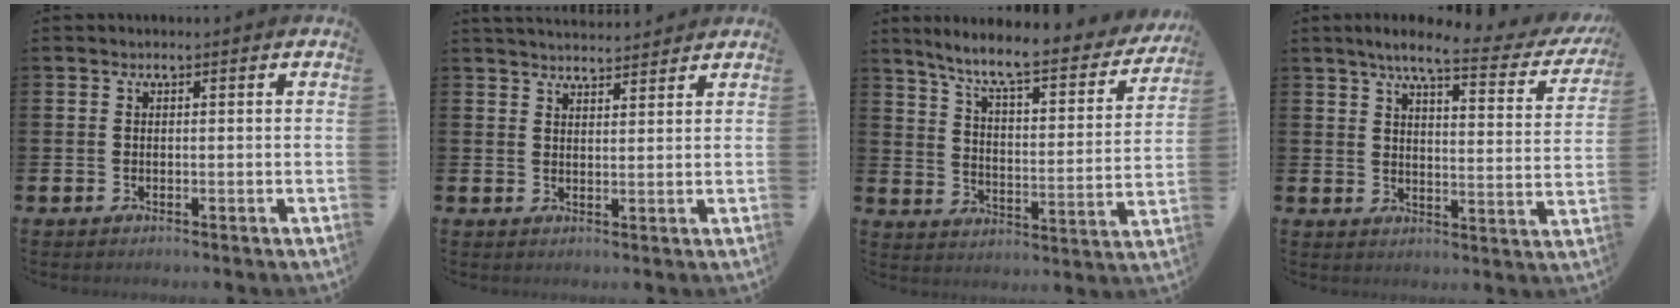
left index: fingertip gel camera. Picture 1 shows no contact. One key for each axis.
{"total": 3.3, "fx": 3.2, "fy": 0.2, "fz": 0.0, "tx": -0.005, "ty": -0.018, "tz": 0.059}
{"total": 8.3, "fx": 7.3, "fy": 1.2, "fz": 3.8, "tx": -0.101, "ty": -0.051, "tz": 0.117}
{"total": 6.7, "fx": 5.4, "fy": 1.0, "fz": 3.8, "tx": -0.082, "ty": -0.029, "tz": 0.084}